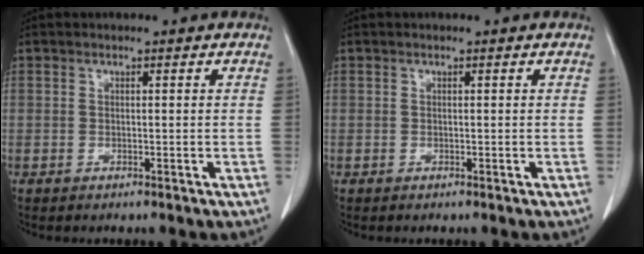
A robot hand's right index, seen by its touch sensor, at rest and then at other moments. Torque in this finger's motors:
{"motor_torque": [0.00, 0.00, 0.00, 0.00]}